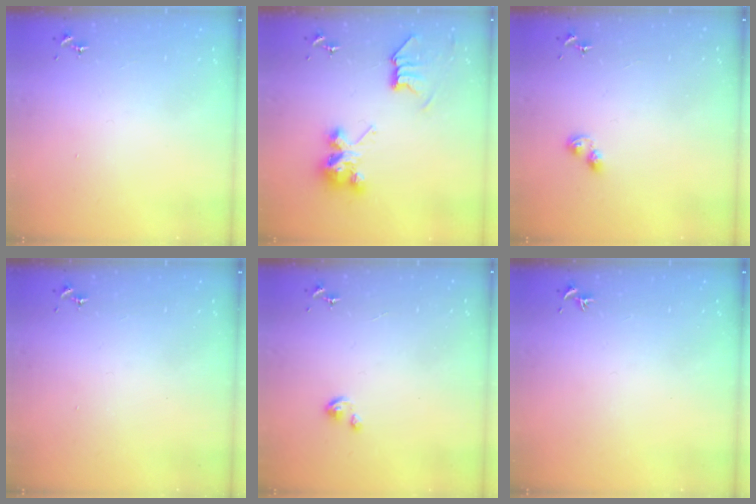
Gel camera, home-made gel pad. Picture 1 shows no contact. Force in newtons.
{"total": 7.8, "press": 7.8, "slide": 0.0}
{"total": 3.8, "press": 3.7, "slide": 0.6}
{"total": 0.0}
{"total": 2.9, "press": 2.9, "slide": 0.2}
{"total": 0.0}